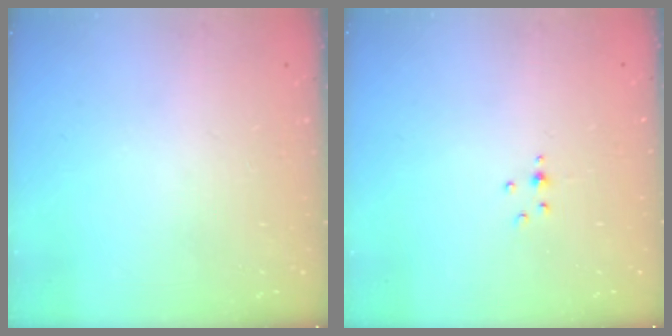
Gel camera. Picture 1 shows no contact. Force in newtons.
{"total": 3.2, "press": 2.8, "slide": 1.6}